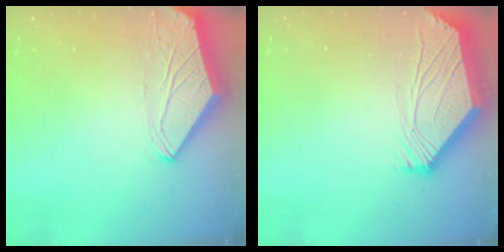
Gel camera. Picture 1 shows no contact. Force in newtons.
{"total": 2.6, "press": 2.6, "slide": 0.5}